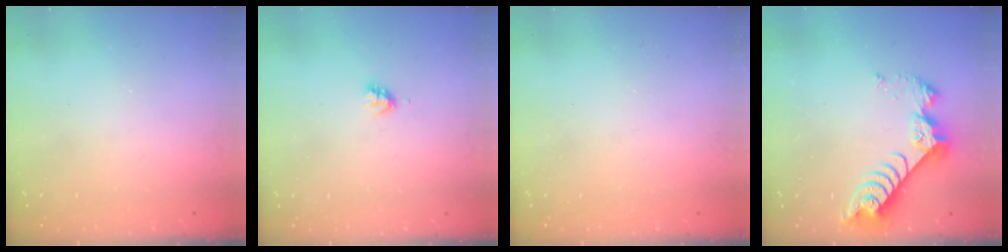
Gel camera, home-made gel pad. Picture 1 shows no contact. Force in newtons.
{"total": 2.2, "press": 2.2, "slide": 0.3}
{"total": 0.0}
{"total": 9.4, "press": 9.3, "slide": 0.8}